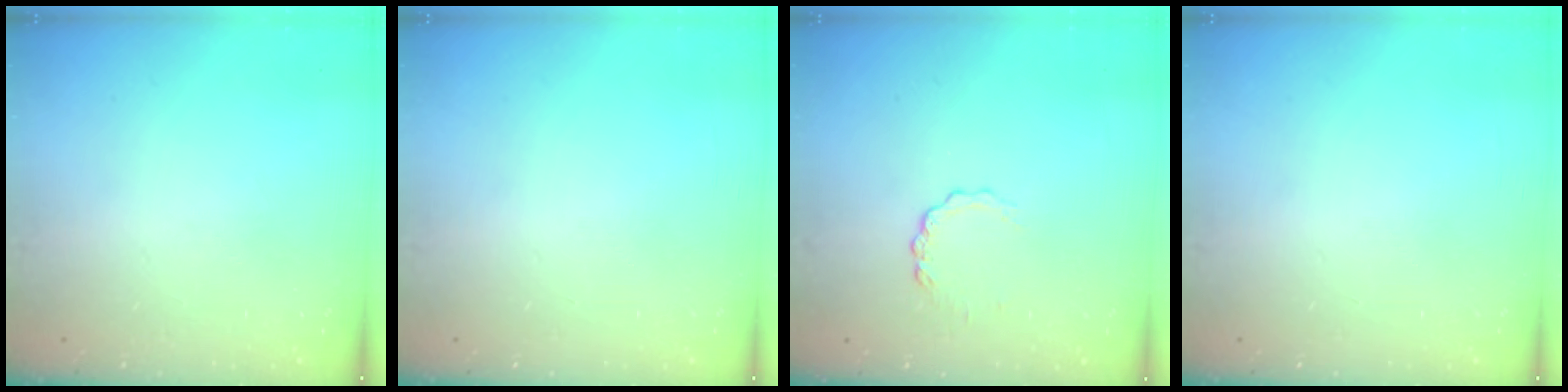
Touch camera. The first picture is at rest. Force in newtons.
{"total": 0.0}
{"total": 2.8, "press": 2.8, "slide": 0.3}
{"total": 0.0}